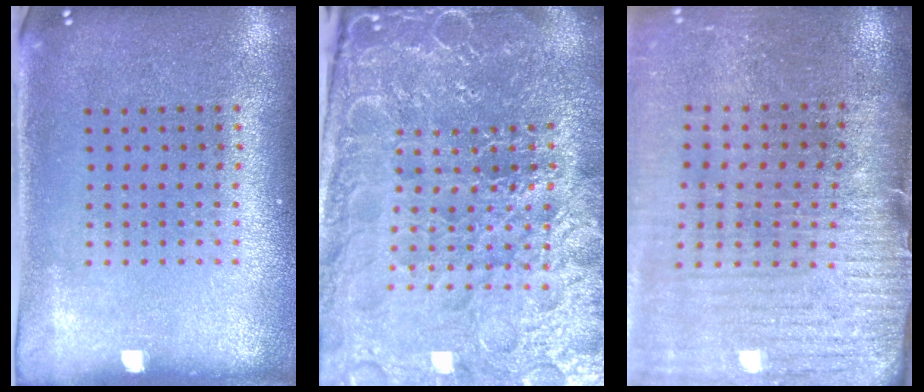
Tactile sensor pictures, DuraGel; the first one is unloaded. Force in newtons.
{"total": 5.6, "press": 5.2, "slide": 2.1}
{"total": 3.8, "press": 3.3, "slide": 1.9}